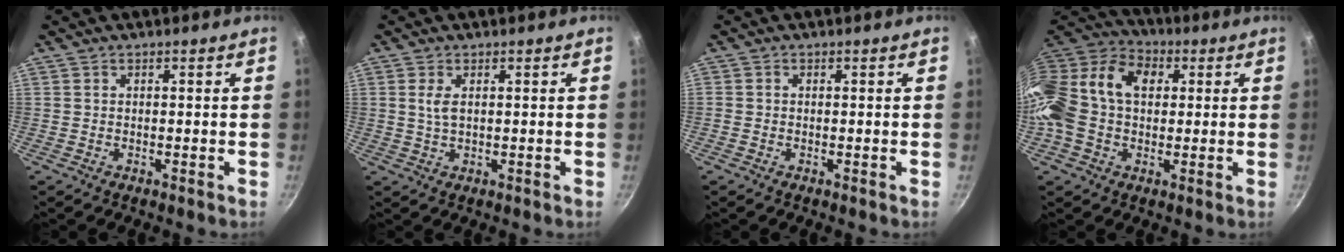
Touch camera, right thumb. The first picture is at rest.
{"total": 2.7, "force": [0.7, 1.3, 2.3], "torque": [-0.042, -0.002, 0.014]}
{"total": 0.5, "force": [-0.1, 0.5, 0.2], "torque": [-0.003, 0.002, -0.004]}
{"total": 20.6, "force": [2.1, 14.8, 14.1], "torque": [-0.275, 0.051, 0.017]}